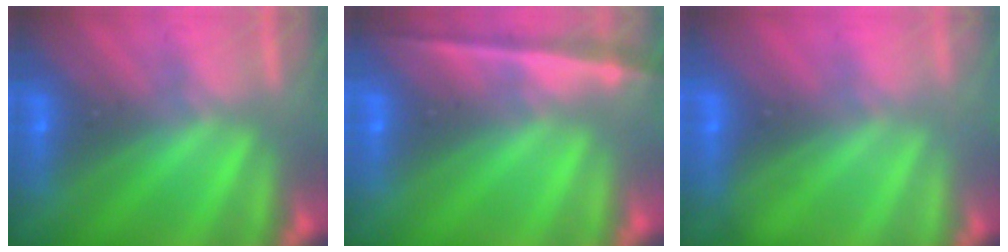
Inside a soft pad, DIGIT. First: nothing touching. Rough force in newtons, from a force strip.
{"total": 1.9}
{"total": 2.1}